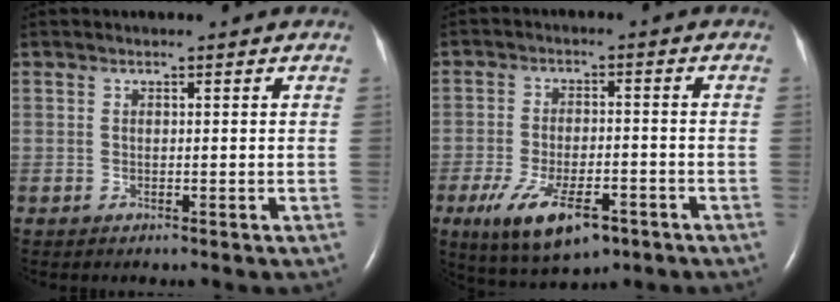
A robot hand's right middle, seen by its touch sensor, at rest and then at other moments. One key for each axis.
{"total": 10.5, "fx": -5.6, "fy": 3.9, "fz": 7.9, "tx": -0.149, "ty": -0.015, "tz": -0.085}